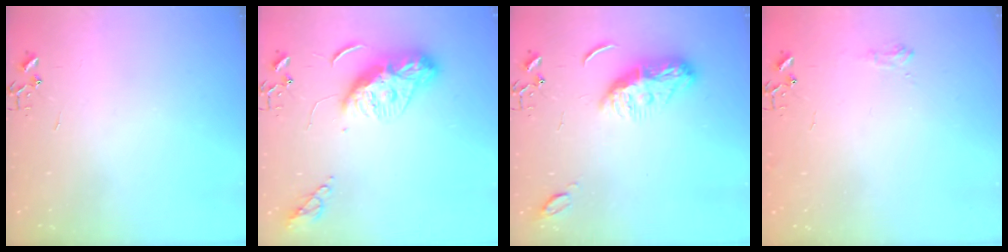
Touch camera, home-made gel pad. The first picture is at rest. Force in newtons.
{"total": 11.6, "press": 11.6, "slide": 1.0}
{"total": 10.4, "press": 10.4, "slide": 0.1}
{"total": 7.1, "press": 7.1, "slide": 0.8}